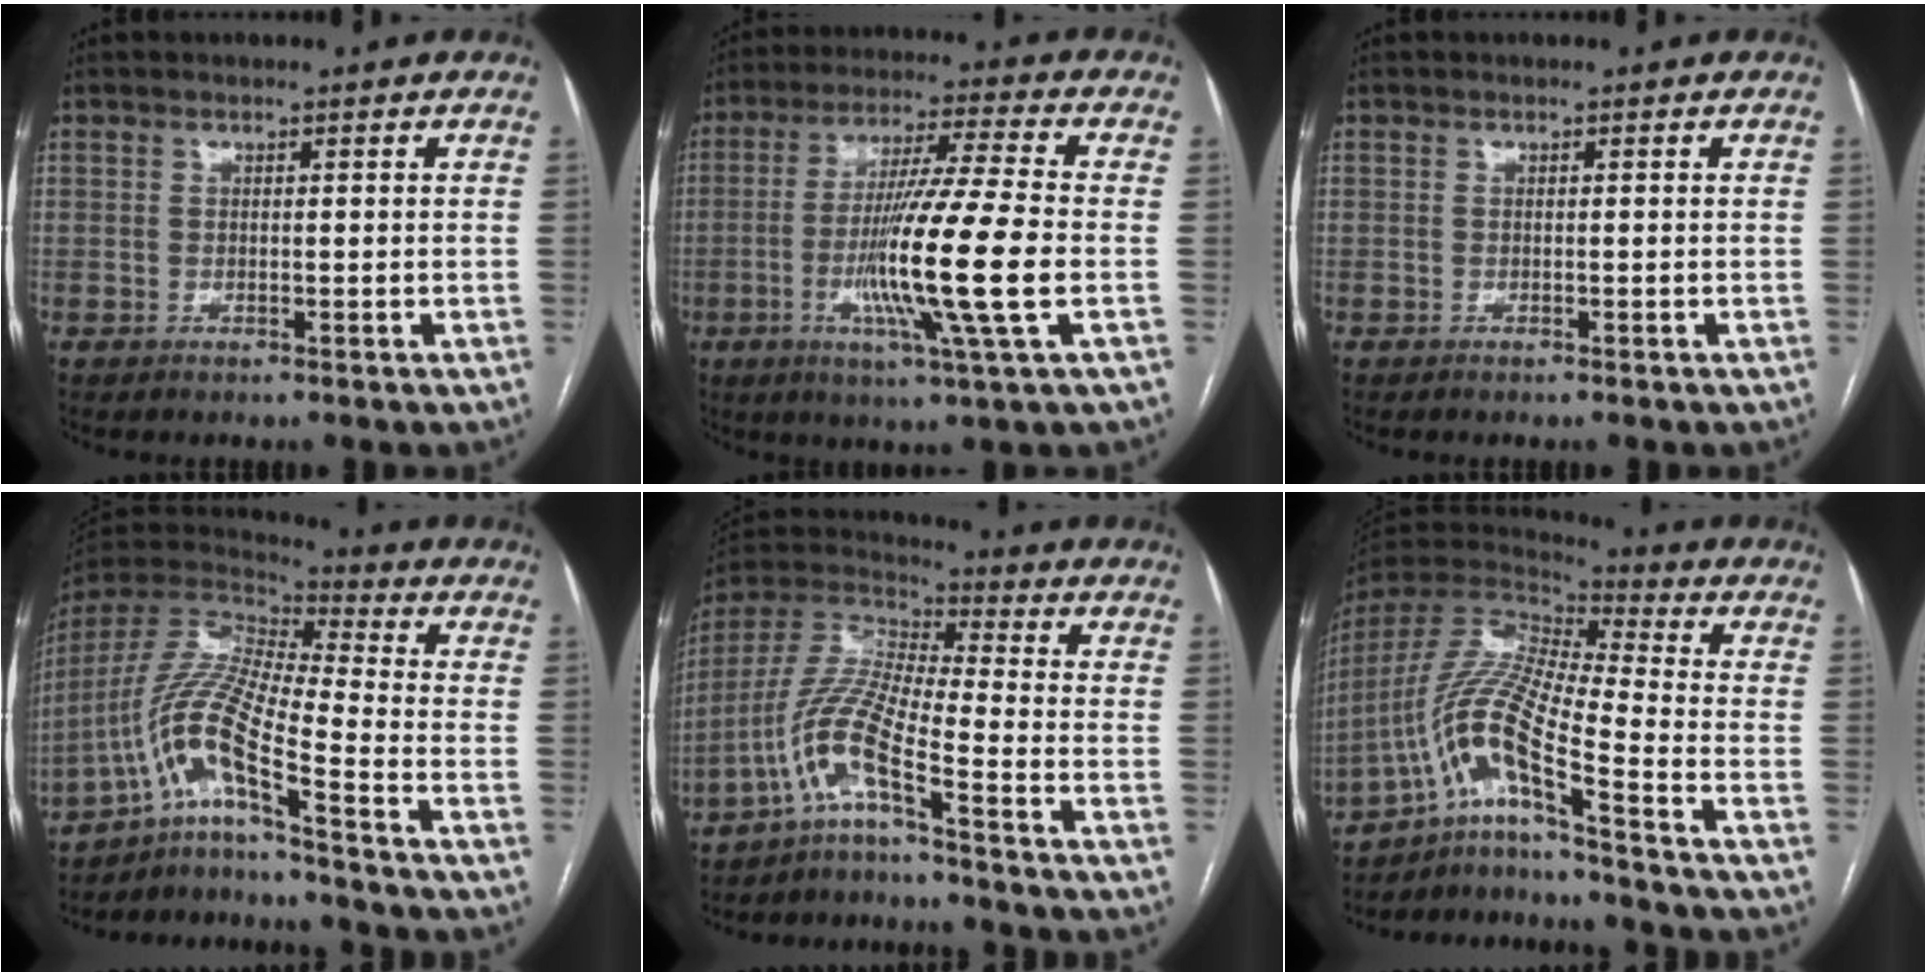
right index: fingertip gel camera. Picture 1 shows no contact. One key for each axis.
{"total": 15.6, "fx": -3.1, "fy": -1.1, "fz": 15.2, "tx": -0.285, "ty": -0.018, "tz": -0.066}
{"total": 0.0}
{"total": 12.1, "fx": -7.6, "fy": -1.0, "fz": 9.4, "tx": -0.203, "ty": 0.008, "tz": -0.144}
{"total": 9.4, "fx": -5.5, "fy": 0.0, "fz": 7.7, "tx": -0.179, "ty": 0.006, "tz": -0.116}
{"total": 13.4, "fx": -8.4, "fy": -1.2, "fz": 10.3, "tx": -0.215, "ty": 0.008, "tz": -0.157}